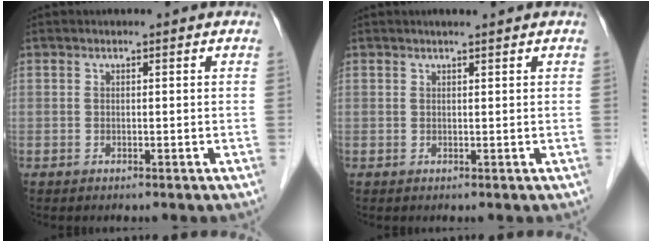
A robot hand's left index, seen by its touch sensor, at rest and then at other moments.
{"total": 1.8, "force": [1.5, -0.1, 1.0], "torque": [-0.014, 0.010, 0.025]}